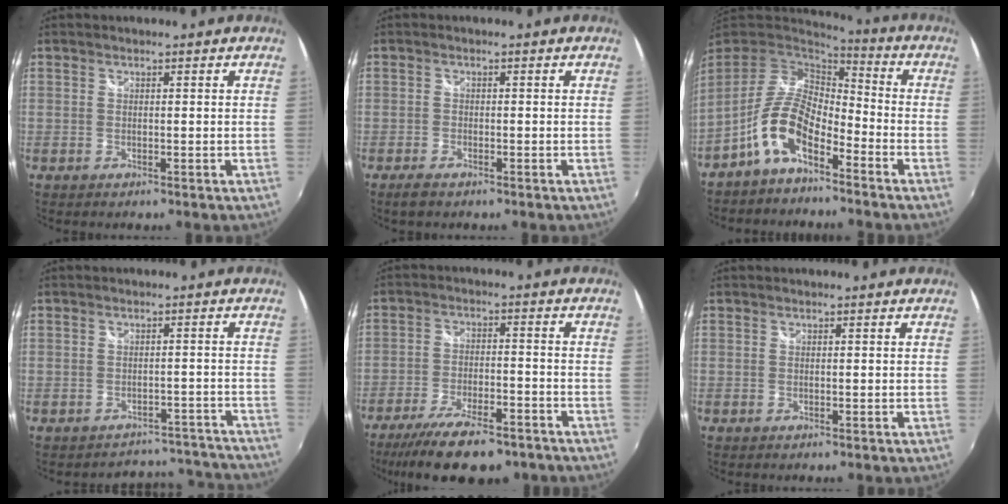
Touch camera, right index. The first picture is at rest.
{"total": 2.4, "force": [-1.8, 0.9, 1.3], "torque": [-0.031, -0.006, -0.034]}
{"total": 10.9, "force": [-6.1, 4.9, 7.6], "torque": [-0.157, 0.012, -0.118]}
{"total": 10.4, "force": [-9.6, 4.0, -0.4], "torque": [0.017, 0.054, -0.109]}
{"total": 15.9, "force": [-12.3, 4.8, 8.8], "torque": [-0.183, -0.033, -0.191]}
{"total": 0.0}